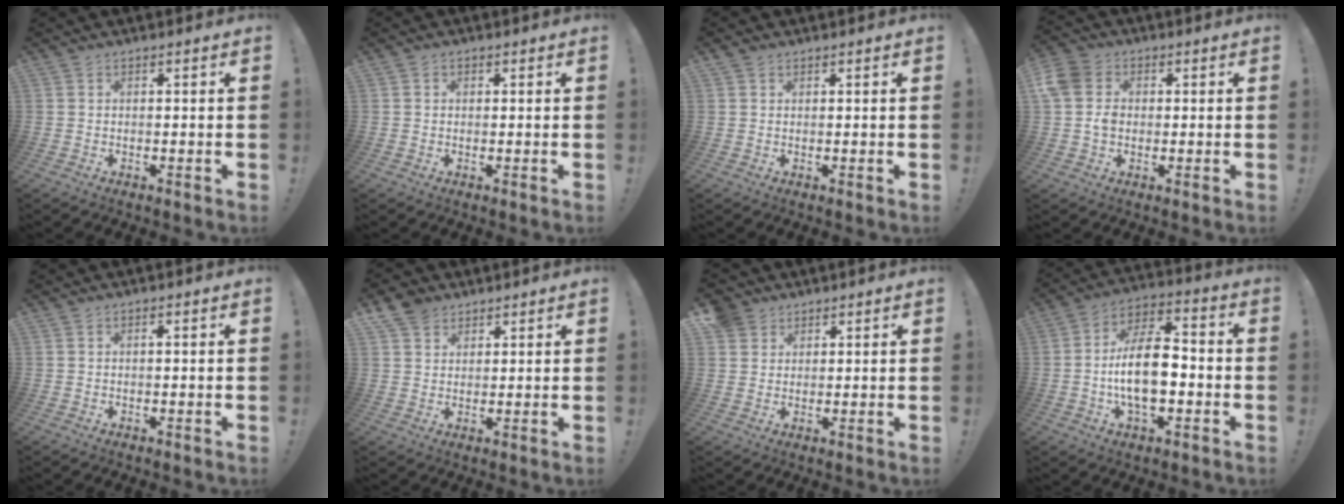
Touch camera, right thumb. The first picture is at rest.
{"total": 1.1, "force": [0.2, 1.0, 0.3], "torque": [0.001, 0.000, 0.003]}
{"total": 1.2, "force": [0.9, 0.7, 0.2], "torque": [0.003, -0.004, 0.016]}
{"total": 7.5, "force": [0.0, 6.4, 4.0], "torque": [-0.081, 0.001, 0.000]}
{"total": 0.0}
{"total": 6.1, "force": [4.4, 4.0, 1.4], "torque": [-0.019, -0.024, 0.085]}
{"total": 4.1, "force": [2.5, 3.2, 0.4], "torque": [-0.009, -0.015, 0.050]}
{"total": 15.5, "force": [-3.3, 8.1, 12.8], "torque": [-0.237, 0.012, -0.063]}